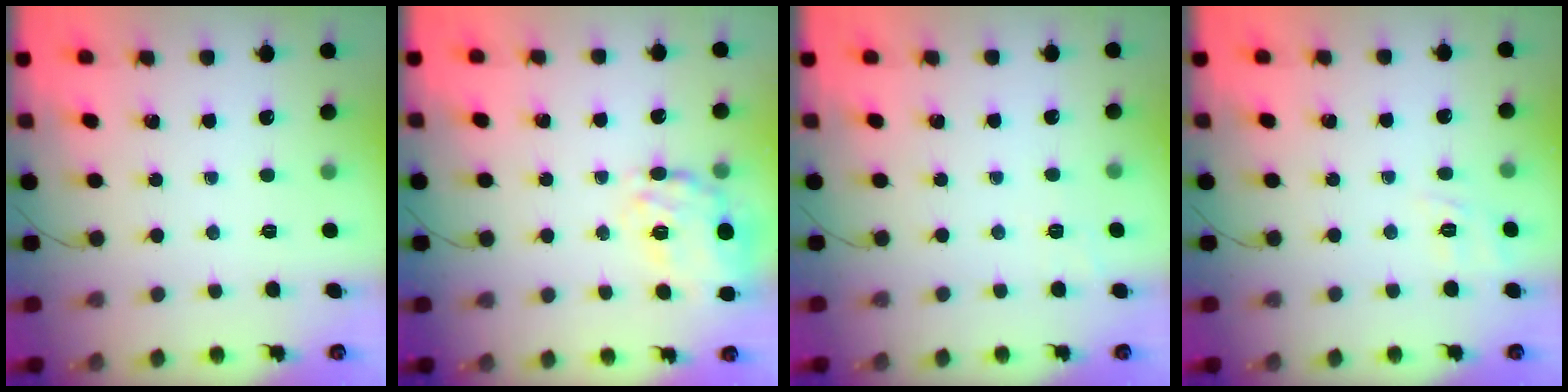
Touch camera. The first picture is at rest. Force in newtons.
{"total": 19.9, "press": 19.7, "slide": 3.0}
{"total": 1.6, "press": 0.2, "slide": 1.6}
{"total": 2.2, "press": 0.7, "slide": 2.1}